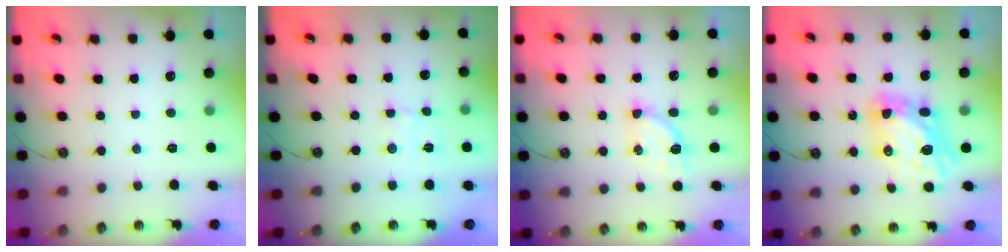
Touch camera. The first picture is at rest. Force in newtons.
{"total": 2.9, "press": 2.8, "slide": 0.6}
{"total": 4.9, "press": 4.9, "slide": 0.5}
{"total": 10.4, "press": 10.3, "slide": 0.9}